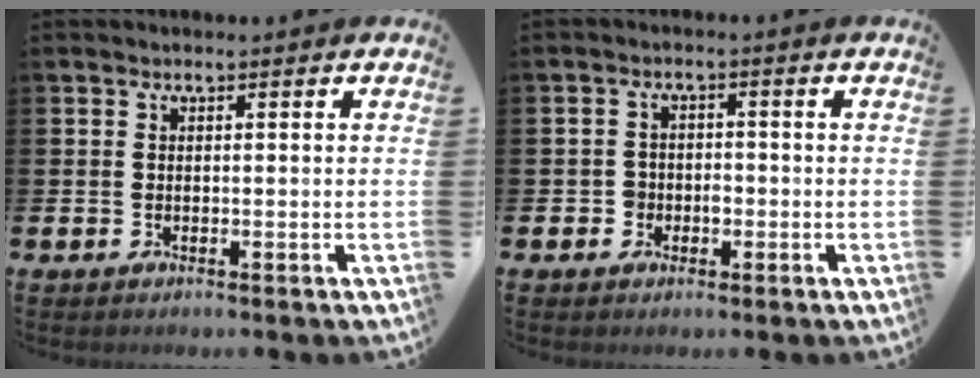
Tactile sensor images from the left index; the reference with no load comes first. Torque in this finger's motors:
{"motor_torque": [0.05, 0.09, 0.04, 0.01]}